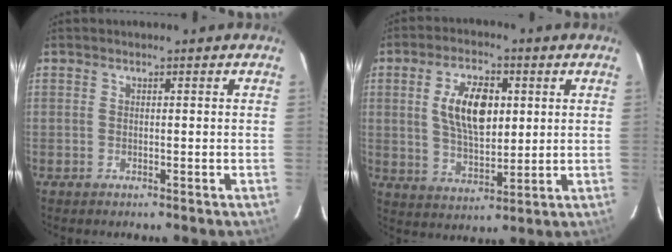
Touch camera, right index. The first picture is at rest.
{"total": 11.2, "force": [2.5, 5.6, 9.4], "torque": [-0.173, 0.009, 0.049]}